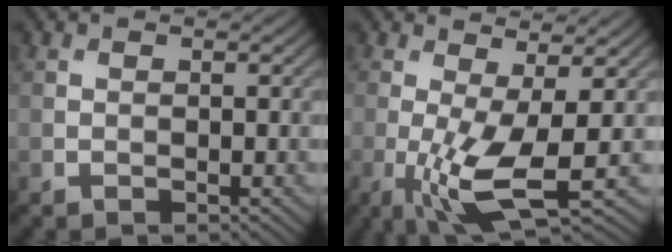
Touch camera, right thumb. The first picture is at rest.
{"total": 7.7, "force": [-1.3, 1.9, 7.4], "torque": [-0.156, -0.011, -0.025]}